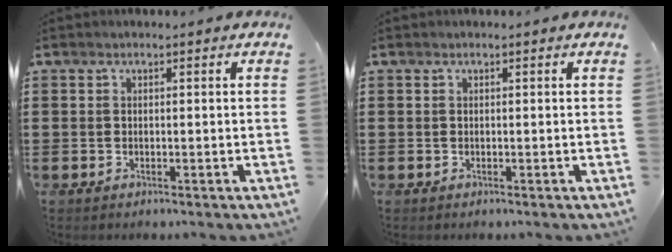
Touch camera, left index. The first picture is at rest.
{"total": 0.0}